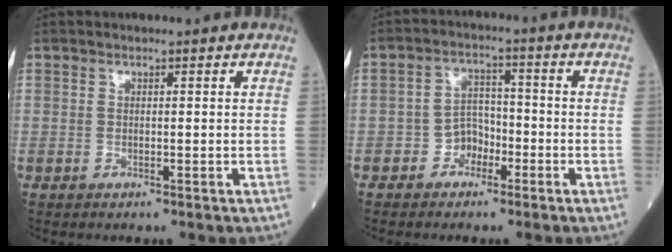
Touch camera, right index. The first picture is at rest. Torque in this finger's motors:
{"motor_torque": [0.28, -0.25, 0.01, 0.00]}